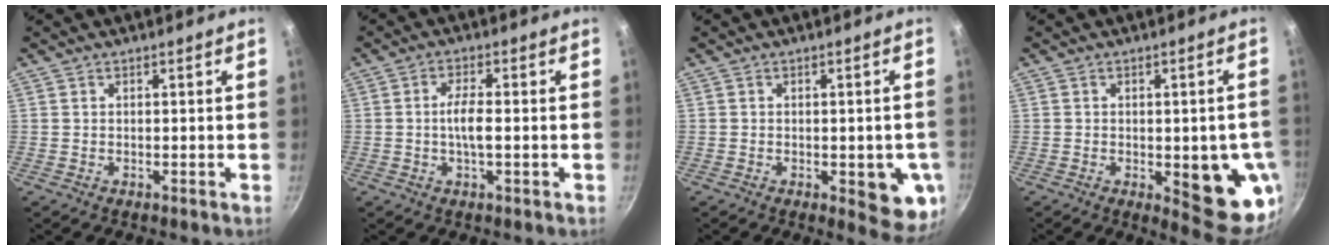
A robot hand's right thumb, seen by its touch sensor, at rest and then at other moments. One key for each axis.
{"total": 4.5, "fx": -0.5, "fy": 1.2, "fz": 4.3, "tx": -0.090, "ty": 0.008, "tz": -0.013}
{"total": 9.1, "fx": -2.1, "fy": 3.8, "fz": 8.0, "tx": -0.065, "ty": -0.004, "tz": -0.023}
{"total": 12.8, "fx": -2.5, "fy": 4.9, "fz": 11.5, "tx": -0.100, "ty": -0.007, "tz": -0.026}